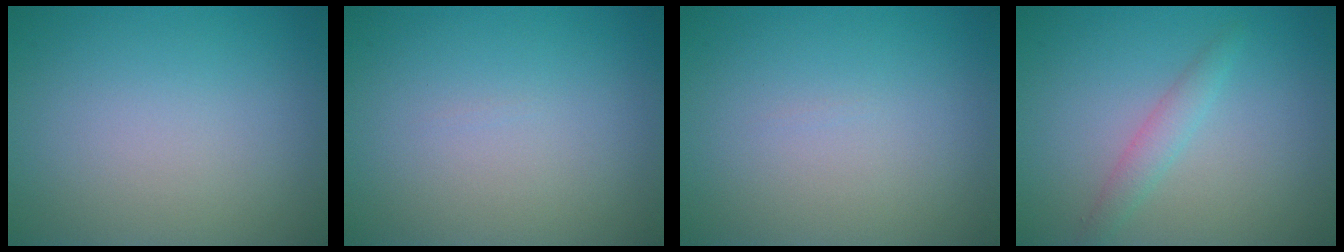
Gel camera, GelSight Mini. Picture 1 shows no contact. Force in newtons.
{"total": 0.0}
{"total": 0.0}
{"total": 1.7, "press": 1.7, "slide": 0.1}